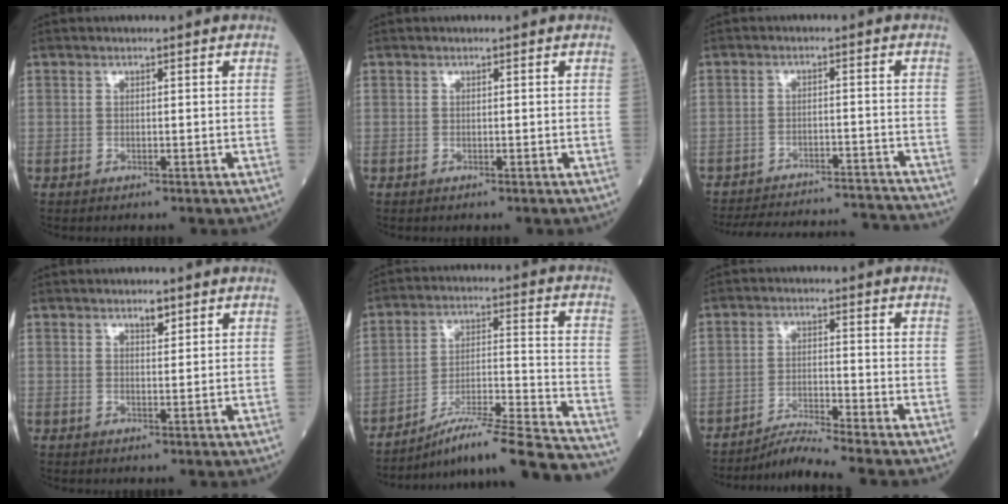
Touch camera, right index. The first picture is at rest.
{"total": 0.0}
{"total": 19.3, "force": [-18.5, 2.7, 4.7], "torque": [-0.095, -0.002, -0.242]}
{"total": 1.9, "force": [1.4, 0.6, 1.1], "torque": [-0.021, -0.001, 0.022]}
{"total": 22.0, "force": [-20.0, -0.8, 9.2], "torque": [-0.111, 0.003, -0.296]}
{"total": 5.0, "force": [-4.5, -2.1, 0.9], "torque": [-0.027, -0.022, -0.083]}